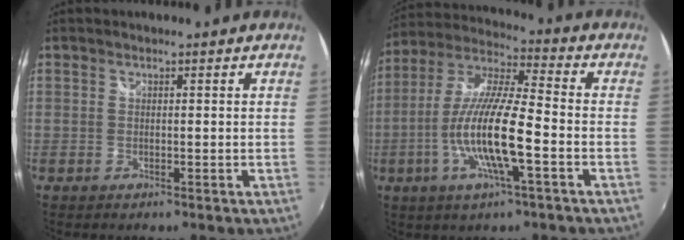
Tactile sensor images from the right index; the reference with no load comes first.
{"total": 14.7, "force": [-4.5, 2.2, 13.8], "torque": [-0.271, -0.009, -0.088]}